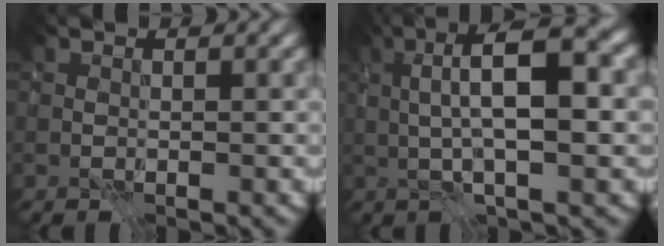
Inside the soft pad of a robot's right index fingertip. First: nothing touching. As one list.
[{"total": 8.9, "force": [1.0, 2.4, 8.5], "torque": [-0.134, 0.011, 0.014]}]